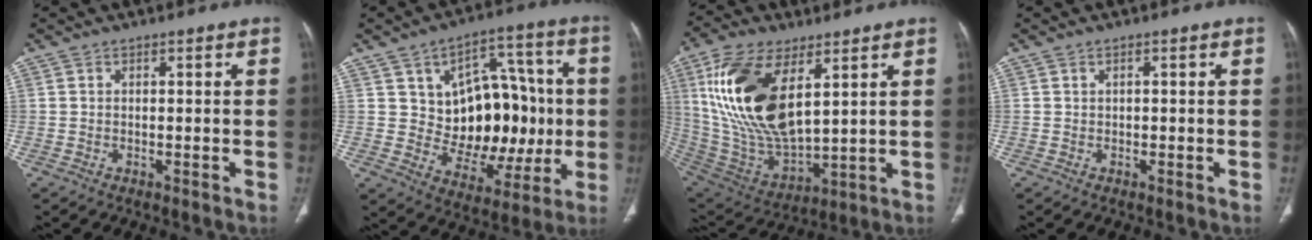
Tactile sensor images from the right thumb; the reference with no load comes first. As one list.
[{"total": 19.5, "force": [1.1, 12.7, 14.7], "torque": [-0.143, 0.019, 0.034]}, {"total": 22.2, "force": [7.5, 10.7, 17.9], "torque": [-0.344, -0.032, 0.151]}, {"total": 0.0}]